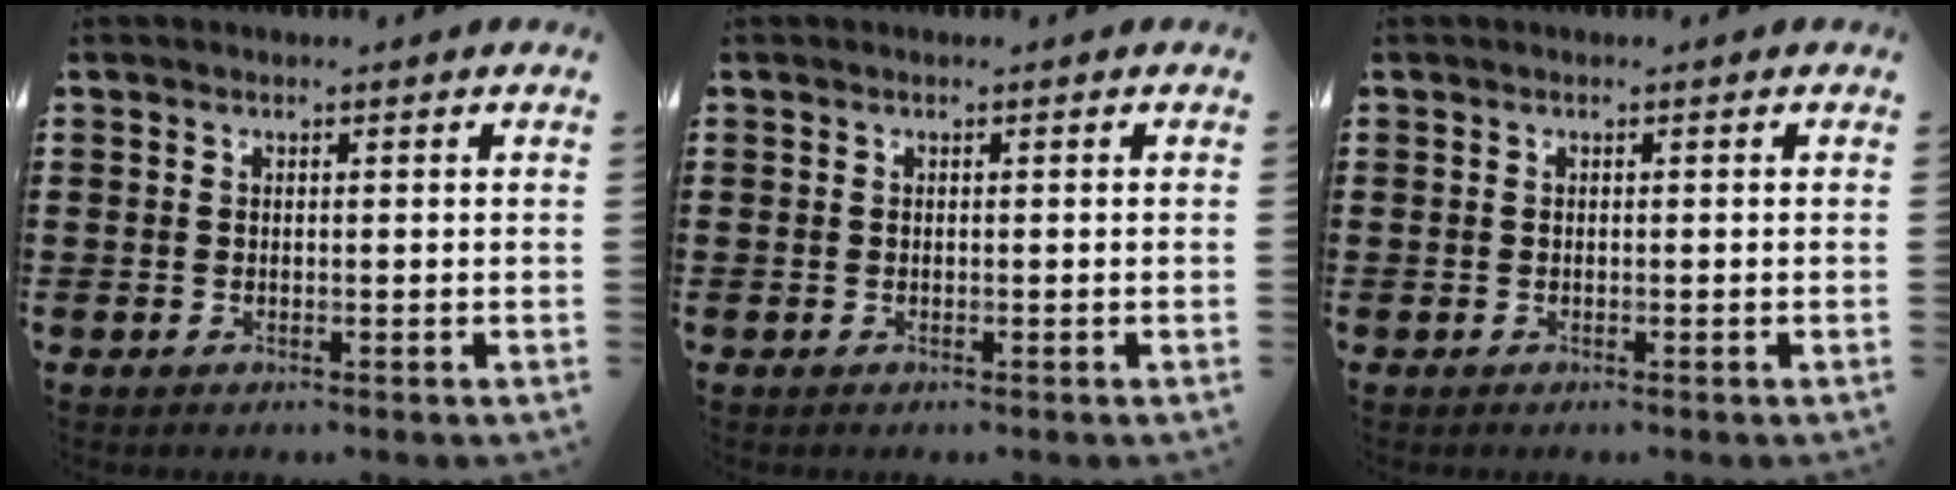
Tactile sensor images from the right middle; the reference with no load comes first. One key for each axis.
{"total": 0.0}
{"total": 0.0}